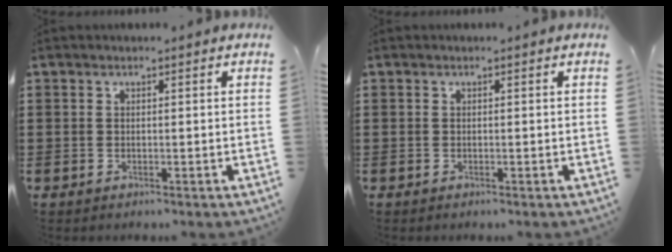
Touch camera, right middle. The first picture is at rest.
{"total": 0.0}